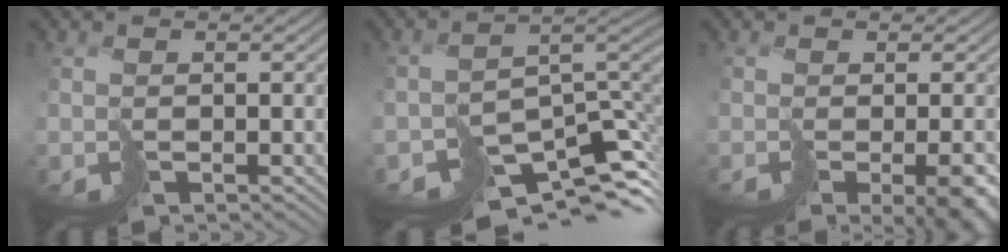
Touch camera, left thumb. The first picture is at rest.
{"total": 8.9, "force": [-6.1, 4.3, 4.8], "torque": [-0.086, -0.033, -0.070]}
{"total": 9.0, "force": [-4.4, 3.4, 7.1], "torque": [-0.092, -0.031, -0.019]}